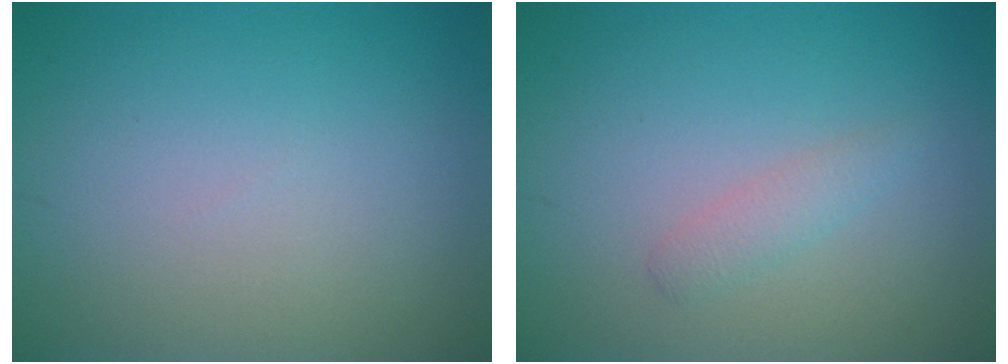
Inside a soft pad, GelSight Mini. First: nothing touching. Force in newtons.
{"total": 1.3, "press": 1.3, "slide": 0.1}